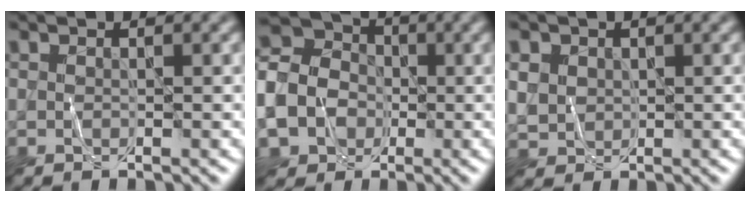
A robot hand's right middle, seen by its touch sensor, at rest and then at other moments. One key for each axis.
{"total": 12.0, "fx": -3.5, "fy": 10.2, "fz": 5.2, "tx": -0.132, "ty": -0.019, "tz": -0.090}
{"total": 2.5, "fx": 0.8, "fy": 2.2, "fz": 0.9, "tx": -0.031, "ty": -0.004, "tz": 0.025}